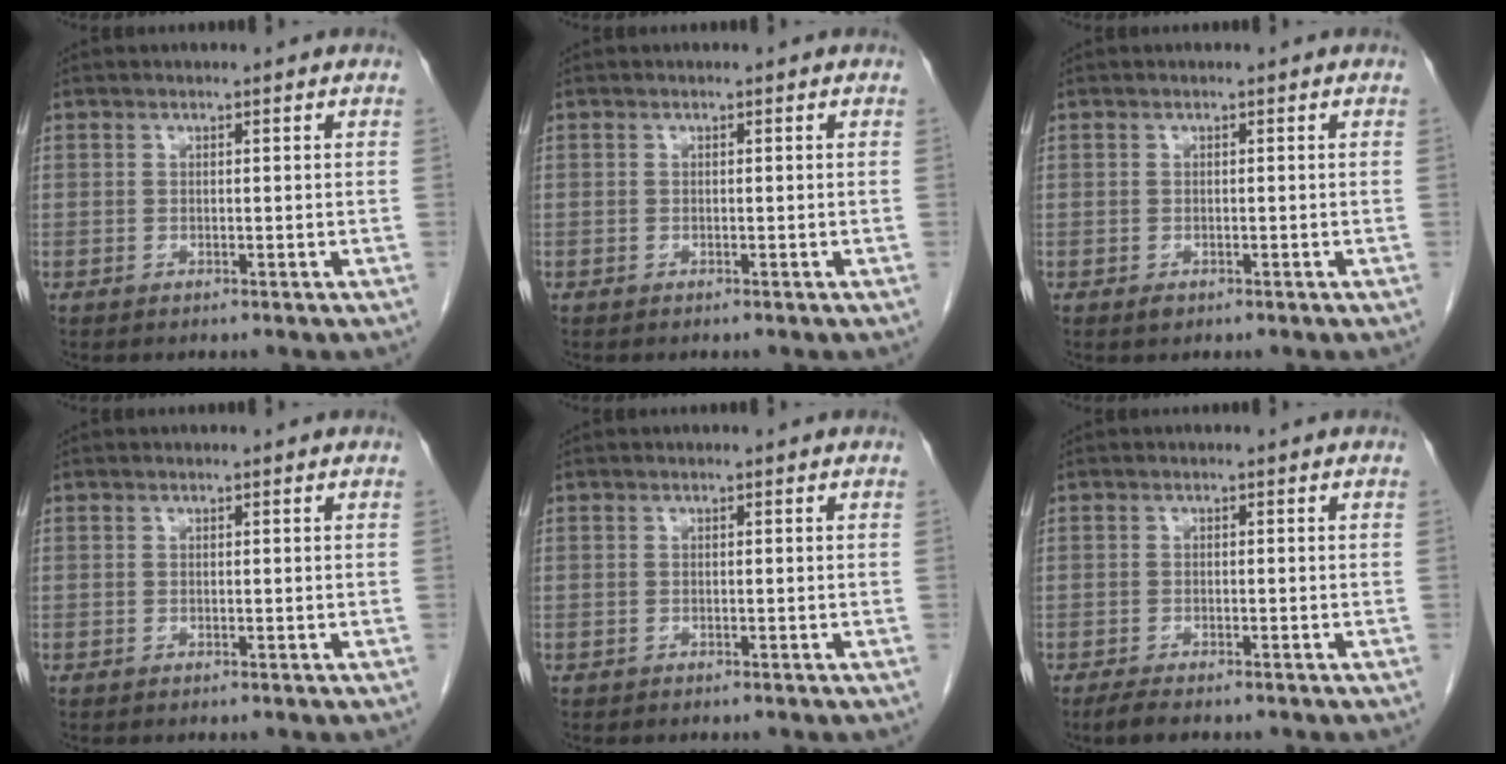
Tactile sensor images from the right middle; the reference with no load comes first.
{"total": 0.0}
{"total": 0.7, "force": [-0.4, 0.4, 0.3], "torque": [-0.006, 0.000, -0.002]}
{"total": 0.0}
{"total": 0.0}
{"total": 2.9, "force": [-2.3, 0.7, 1.7], "torque": [-0.034, -0.008, -0.034]}